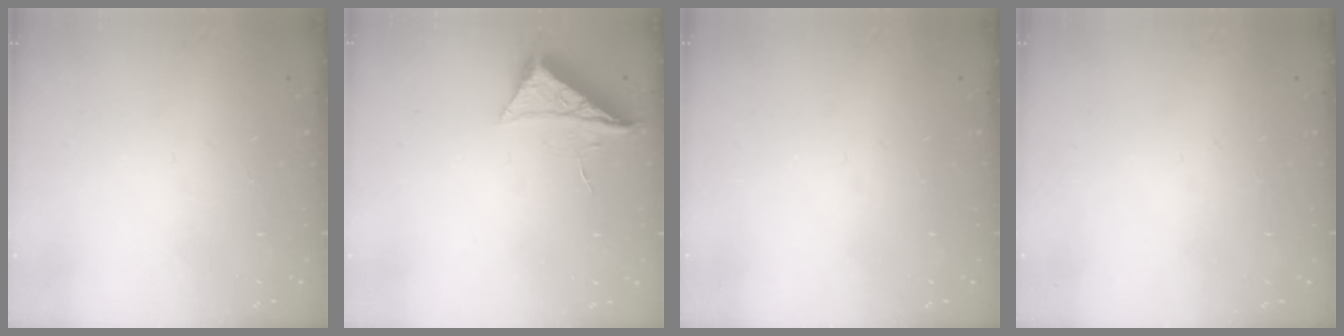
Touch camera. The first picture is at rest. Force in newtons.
{"total": 6.1, "press": 6.1, "slide": 0.7}
{"total": 0.0}
{"total": 0.0}